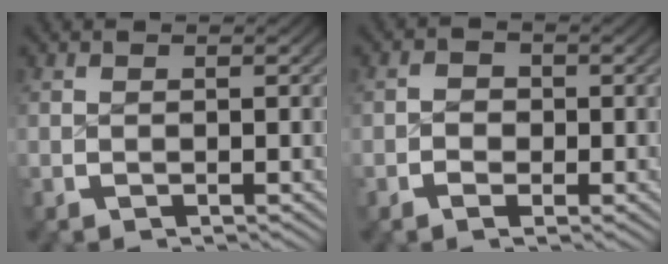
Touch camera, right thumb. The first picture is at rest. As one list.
[{"total": 1.6, "force": [-0.3, 1.2, 1.0], "torque": [-0.015, -0.003, -0.009]}]